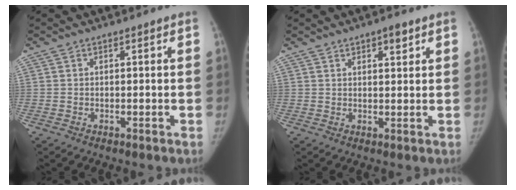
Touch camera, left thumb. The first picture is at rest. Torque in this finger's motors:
{"motor_torque": [-0.07, -0.01, 0.19, 0.19, -0.03]}